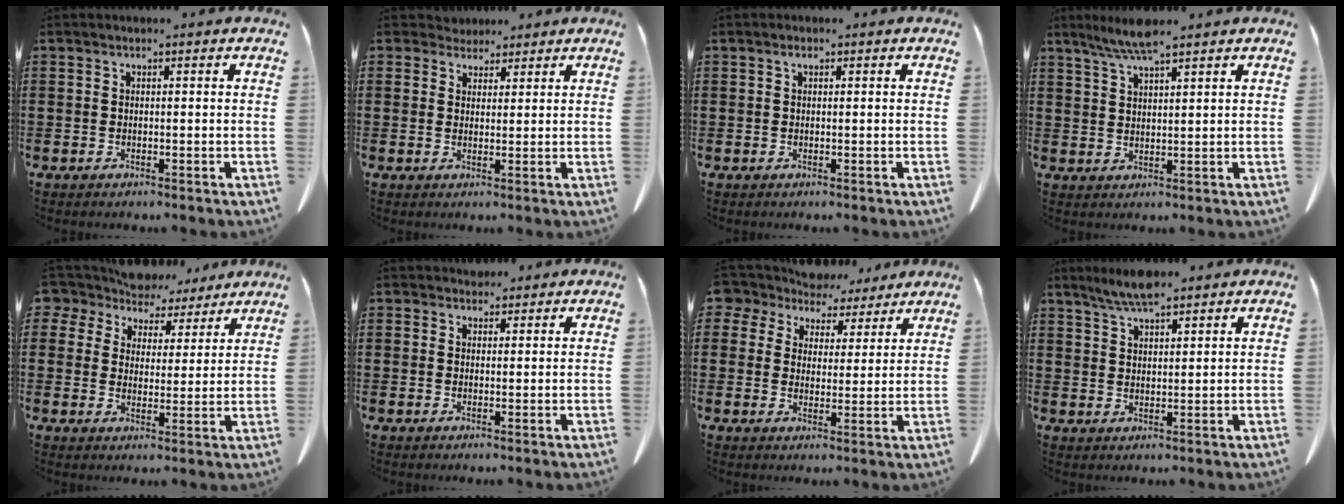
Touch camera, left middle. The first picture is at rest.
{"total": 4.3, "force": [3.7, 2.0, 0.4], "torque": [-0.027, -0.001, 0.069]}
{"total": 0.8, "force": [0.3, 0.3, 0.6], "torque": [-0.014, 0.004, 0.004]}
{"total": 5.1, "force": [4.0, 0.3, 3.1], "torque": [-0.071, -0.006, 0.071]}
{"total": 6.5, "force": [5.9, 2.7, 0.5], "torque": [-0.047, -0.028, 0.108]}
{"total": 2.2, "force": [1.9, 1.1, 0.0], "torque": [0.002, 0.001, 0.035]}
{"total": 5.7, "force": [5.0, 2.7, 0.6], "torque": [-0.043, -0.019, 0.091]}
{"total": 4.5, "force": [3.7, 1.0, 2.3], "torque": [-0.054, -0.006, 0.066]}